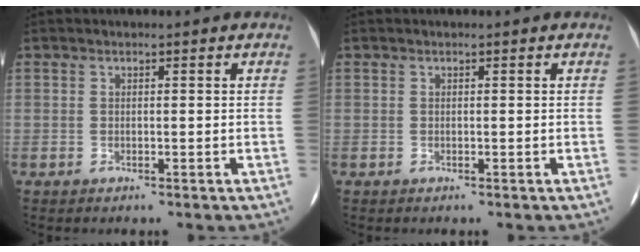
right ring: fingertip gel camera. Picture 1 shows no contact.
{"total": 0.0}